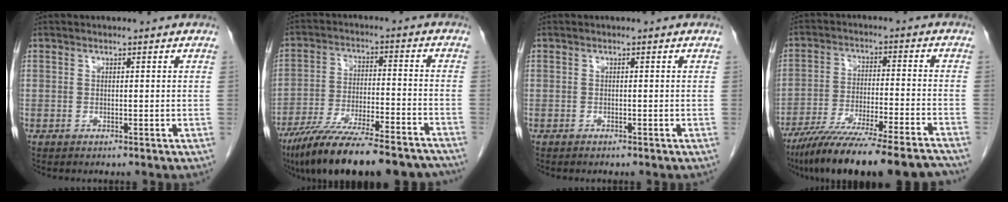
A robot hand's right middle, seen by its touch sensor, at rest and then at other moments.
{"total": 21.6, "force": [-18.1, 3.9, 11.2], "torque": [-0.145, -0.012, -0.276]}
{"total": 1.2, "force": [-1.0, 0.4, 0.6], "torque": [-0.013, -0.002, -0.010]}
{"total": 20.5, "force": [-17.4, 0.9, 10.7], "torque": [-0.137, -0.033, -0.267]}